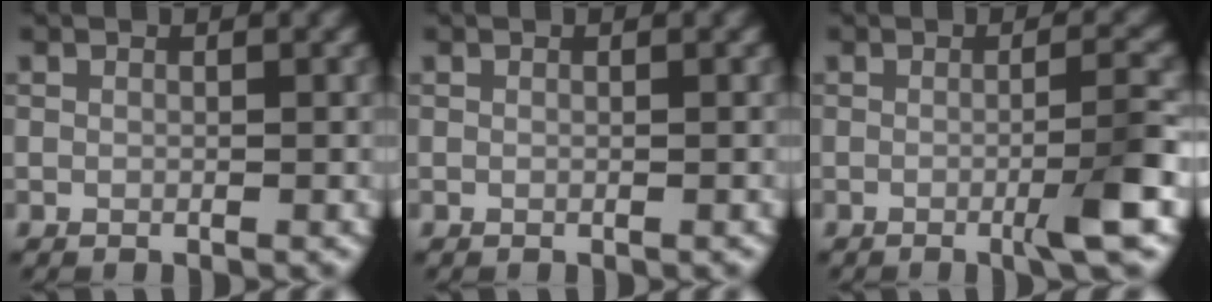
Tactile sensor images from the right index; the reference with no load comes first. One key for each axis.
{"total": 0.0}
{"total": 4.0, "fx": -1.2, "fy": 0.4, "fz": 3.7, "tx": -0.051, "ty": 0.010, "tz": -0.033}